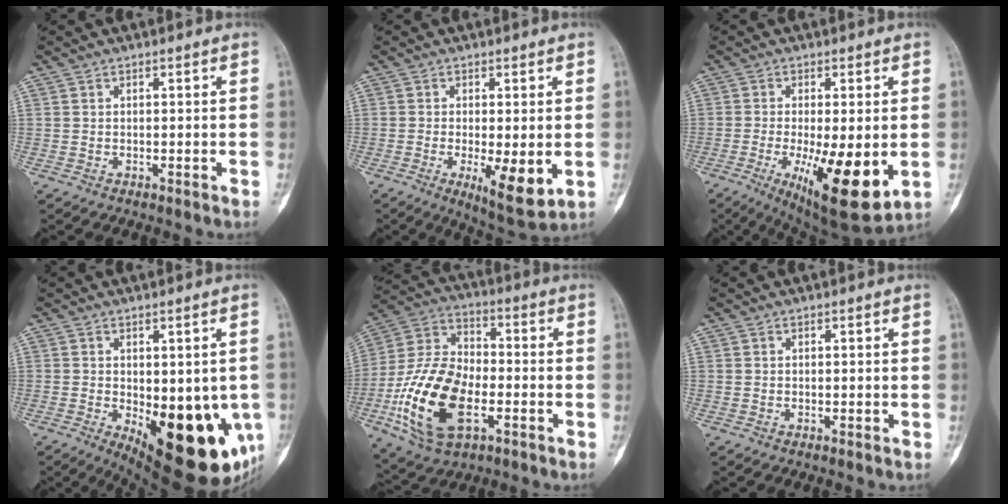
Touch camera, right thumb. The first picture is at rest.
{"total": 8.5, "force": [-1.8, 2.6, 7.9], "torque": [-0.118, -0.023, -0.024]}
{"total": 15.6, "force": [-3.6, 4.7, 14.5], "torque": [-0.216, -0.027, -0.040]}
{"total": 19.6, "force": [-5.4, 8.6, 16.8], "torque": [-0.161, -0.019, -0.048]}
{"total": 20.7, "force": [-5.9, 11.5, 16.2], "torque": [-0.308, 0.019, -0.105]}
{"total": 0.0}